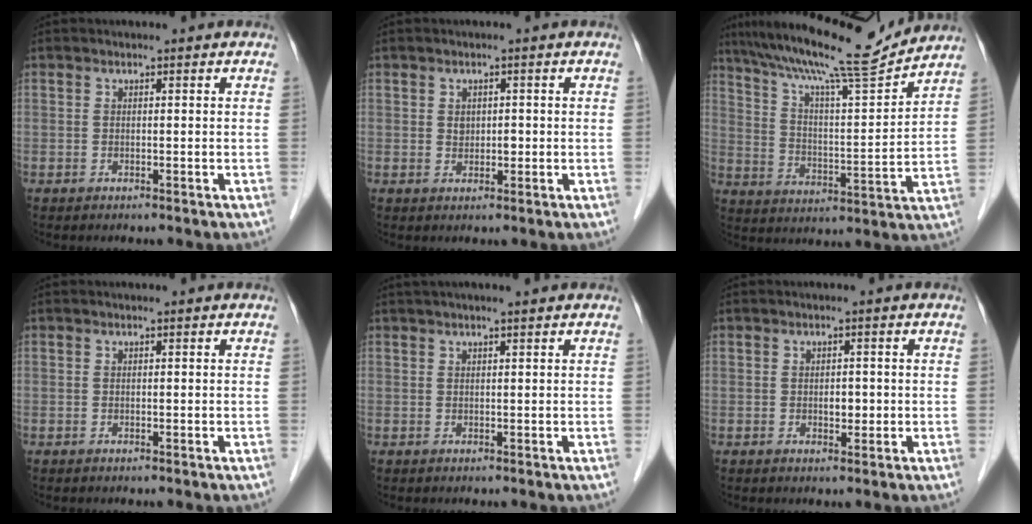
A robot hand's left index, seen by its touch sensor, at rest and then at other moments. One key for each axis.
{"total": 1.7, "fx": 0.0, "fy": 1.3, "fz": 1.0, "tx": -0.016, "ty": 0.000, "tz": 0.002}
{"total": 17.0, "fx": 15.4, "fy": -0.2, "fz": 7.4, "tx": -0.132, "ty": -0.005, "tz": 0.244}
{"total": 0.0}
{"total": 3.8, "fx": 3.0, "fy": -0.2, "fz": 2.3, "tx": -0.031, "ty": 0.027, "tz": 0.048}
{"total": 1.7, "fx": -0.4, "fy": 1.0, "fz": 1.3, "tx": -0.019, "ty": -0.002, "tz": -0.004}